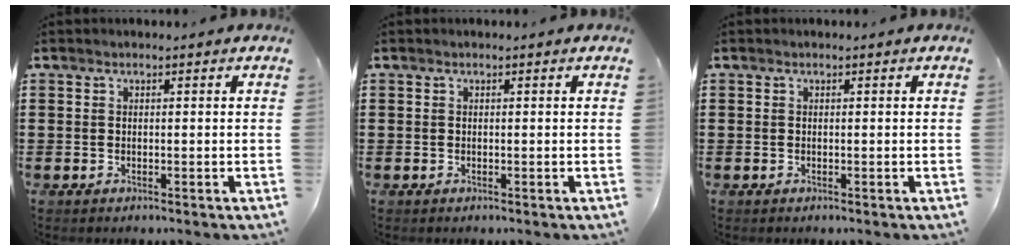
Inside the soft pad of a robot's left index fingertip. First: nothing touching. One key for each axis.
{"total": 0.0}
{"total": 0.0}